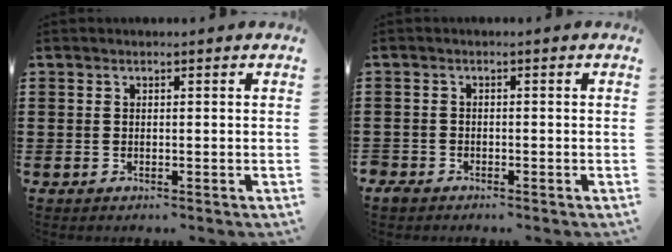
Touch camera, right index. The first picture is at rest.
{"total": 1.5, "force": [-1.4, 0.6, 0.1], "torque": [-0.006, 0.003, -0.031]}